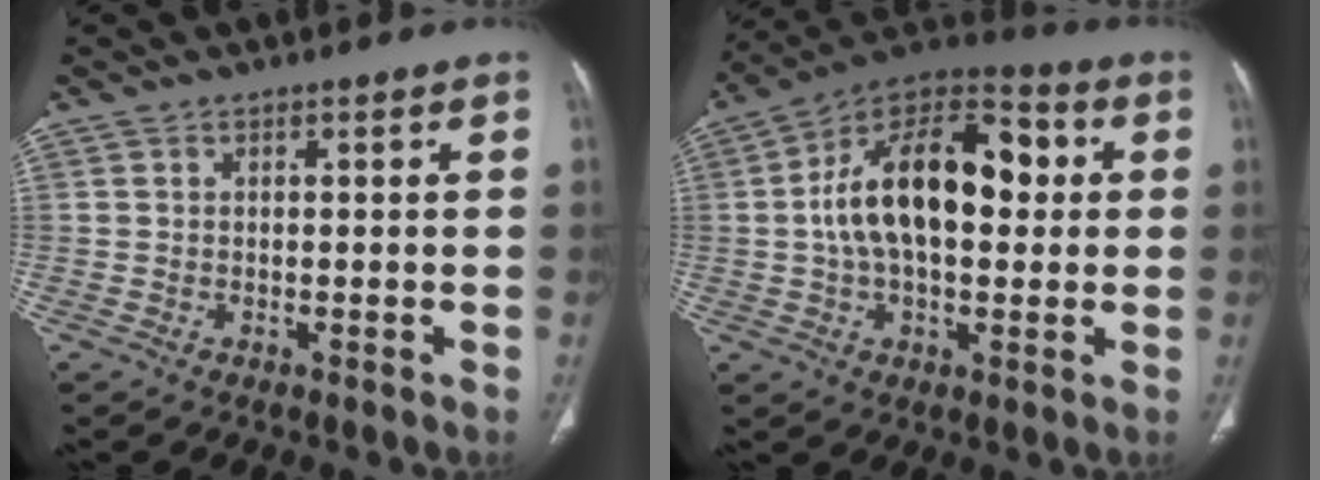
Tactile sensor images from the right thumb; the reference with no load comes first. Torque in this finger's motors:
{"motor_torque": [-1.11, 1.79, 1.73, -0.17, 0.48]}